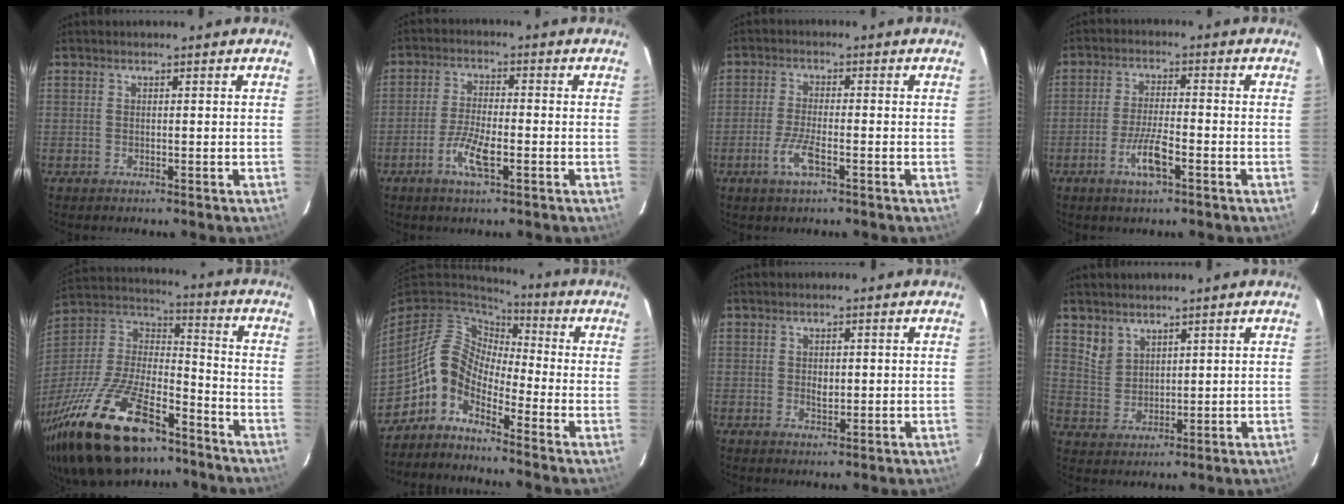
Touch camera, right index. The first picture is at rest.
{"total": 6.4, "force": [-3.0, 1.6, 5.4], "torque": [-0.116, -0.004, -0.059]}
{"total": 5.1, "force": [-2.5, 1.2, 4.3], "torque": [-0.095, -0.007, -0.050]}
{"total": 6.3, "force": [-3.2, 1.3, 5.3], "torque": [-0.110, -0.005, -0.060]}
{"total": 31.0, "force": [-20.1, 13.2, 19.6], "torque": [-0.406, -0.026, -0.330]}
{"total": 8.3, "force": [-4.9, 4.8, 4.7], "torque": [-0.088, 0.026, -0.119]}
{"total": 2.0, "force": [-0.1, 1.3, 1.6], "torque": [-0.025, -0.001, 0.000]}
{"total": 4.7, "force": [3.5, 2.9, 1.0], "torque": [-0.013, 0.008, 0.080]}